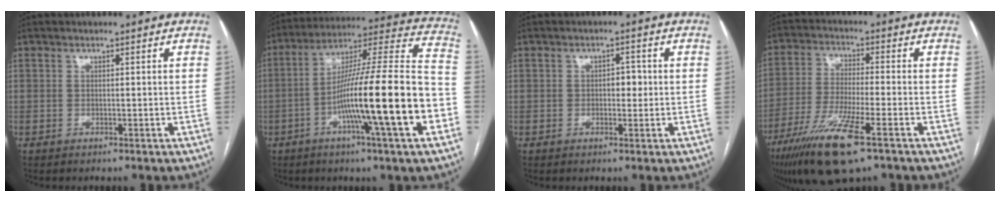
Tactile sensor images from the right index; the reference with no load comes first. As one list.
[{"total": 22.1, "force": [-6.9, 0.1, 21.0], "torque": [-0.318, -0.002, -0.120]}, {"total": 2.6, "force": [0.0, 1.5, 2.1], "torque": [-0.028, 0.007, 0.000]}, {"total": 13.0, "force": [-7.5, 1.1, 10.5], "torque": [-0.214, -0.032, -0.135]}]